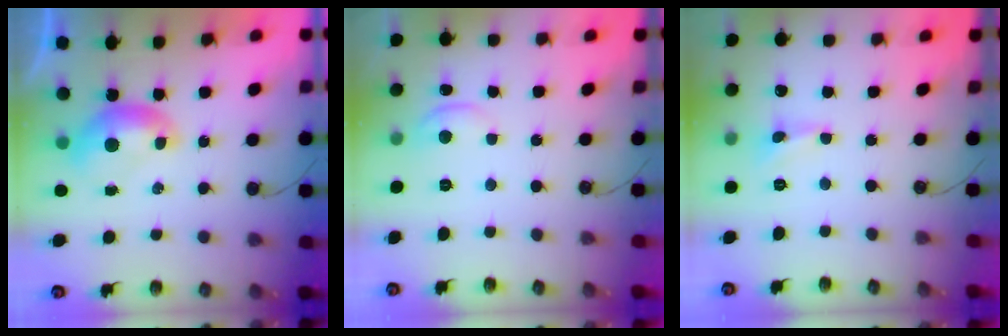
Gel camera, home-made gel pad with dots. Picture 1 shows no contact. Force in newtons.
{"total": 0.0}
{"total": 0.6, "press": 0.5, "slide": 0.4}